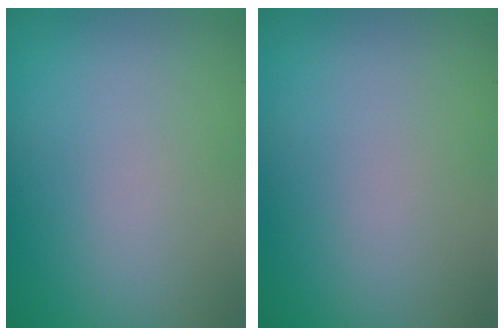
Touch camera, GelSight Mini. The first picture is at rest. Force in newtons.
{"total": 0.0}